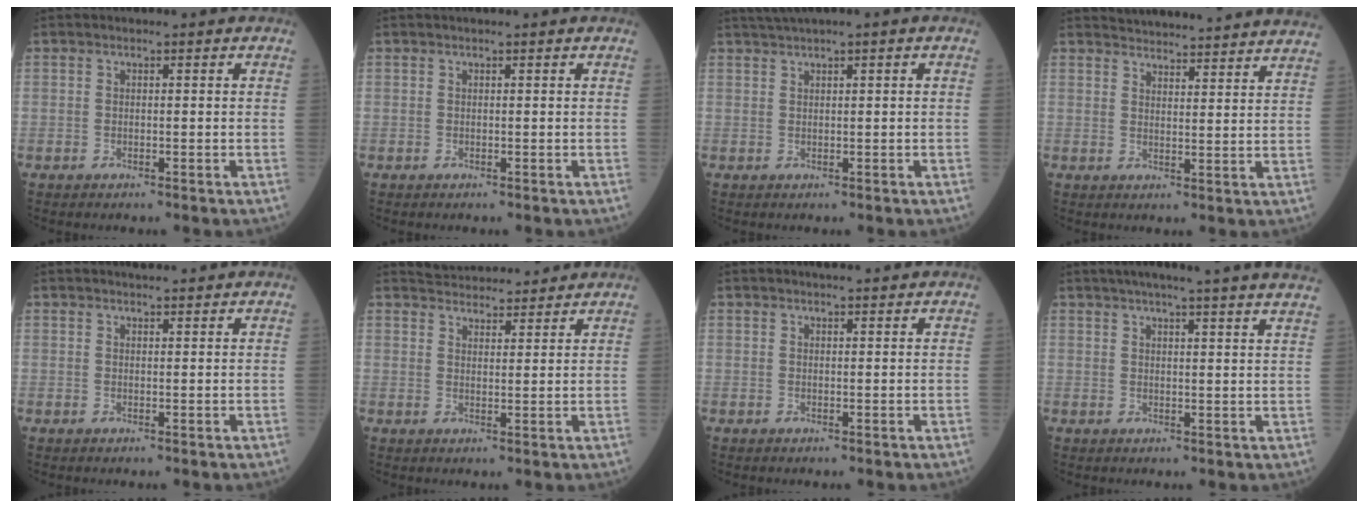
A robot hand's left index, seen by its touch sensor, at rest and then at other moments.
{"total": 0.8, "force": [0.7, -0.1, 0.3], "torque": [-0.008, 0.014, 0.013]}
{"total": 2.6, "force": [1.8, -0.4, 1.8], "torque": [-0.041, 0.016, 0.038]}
{"total": 20.5, "force": [19.9, 1.0, 5.0], "torque": [-0.065, -0.020, 0.240]}
{"total": 3.6, "force": [3.4, 0.4, 1.2], "torque": [-0.018, 0.018, 0.046]}
{"total": 9.1, "force": [8.8, 1.5, 1.6], "torque": [-0.027, 0.021, 0.122]}
{"total": 3.5, "force": [3.2, 0.3, 1.3], "torque": [-0.019, 0.015, 0.041]}
{"total": 20.7, "force": [18.5, -0.6, 9.3], "torque": [-0.141, -0.009, 0.222]}